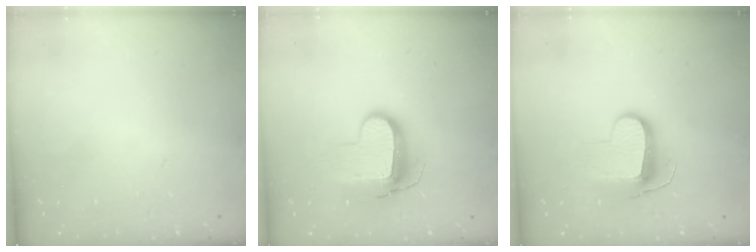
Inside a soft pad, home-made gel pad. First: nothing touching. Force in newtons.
{"total": 11.1, "press": 11.1, "slide": 1.0}
{"total": 9.8, "press": 9.8, "slide": 0.1}